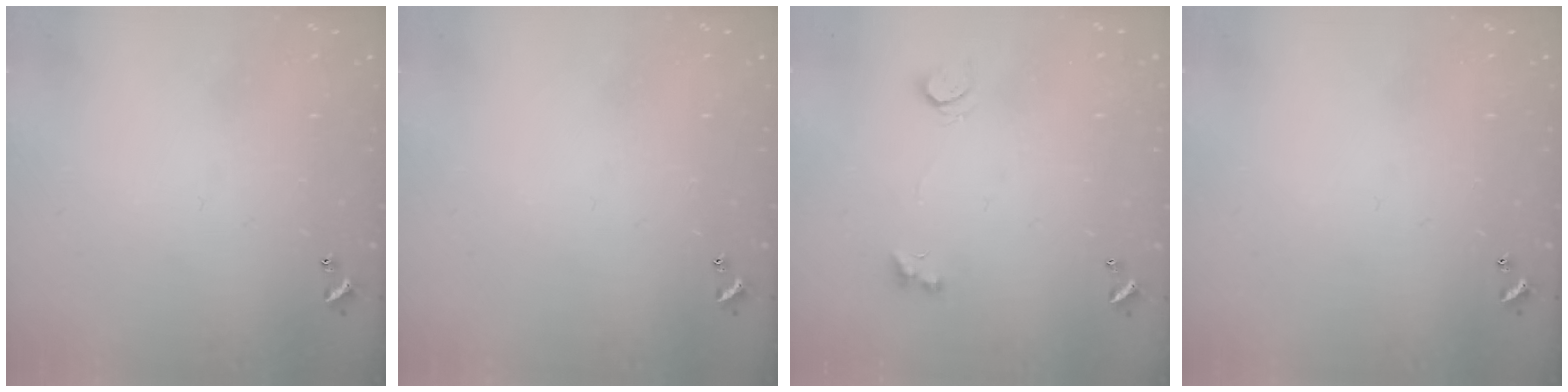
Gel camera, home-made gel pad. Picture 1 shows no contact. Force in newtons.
{"total": 0.0}
{"total": 2.6, "press": 2.4, "slide": 1.2}
{"total": 0.0}